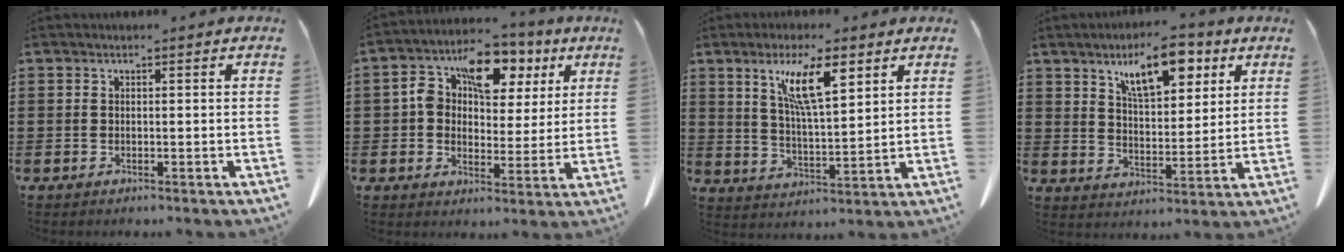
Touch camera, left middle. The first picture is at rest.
{"total": 9.7, "force": [4.3, 6.0, 6.4], "torque": [-0.116, 0.001, 0.070]}
{"total": 9.6, "force": [5.5, 2.3, 7.4], "torque": [-0.148, -0.005, 0.094]}
{"total": 9.8, "force": [6.4, 3.6, 6.5], "torque": [-0.111, -0.019, 0.108]}